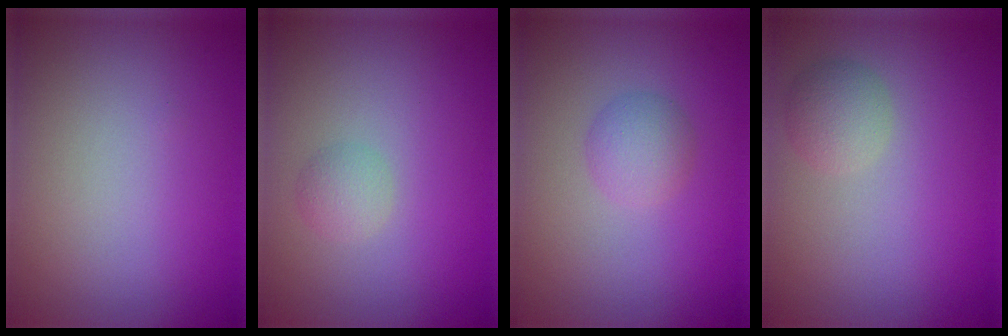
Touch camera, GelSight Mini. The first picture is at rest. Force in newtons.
{"total": 1.4, "press": 1.4, "slide": 0.0}
{"total": 2.1, "press": 2.1, "slide": 0.1}
{"total": 2.0, "press": 2.0, "slide": 0.1}